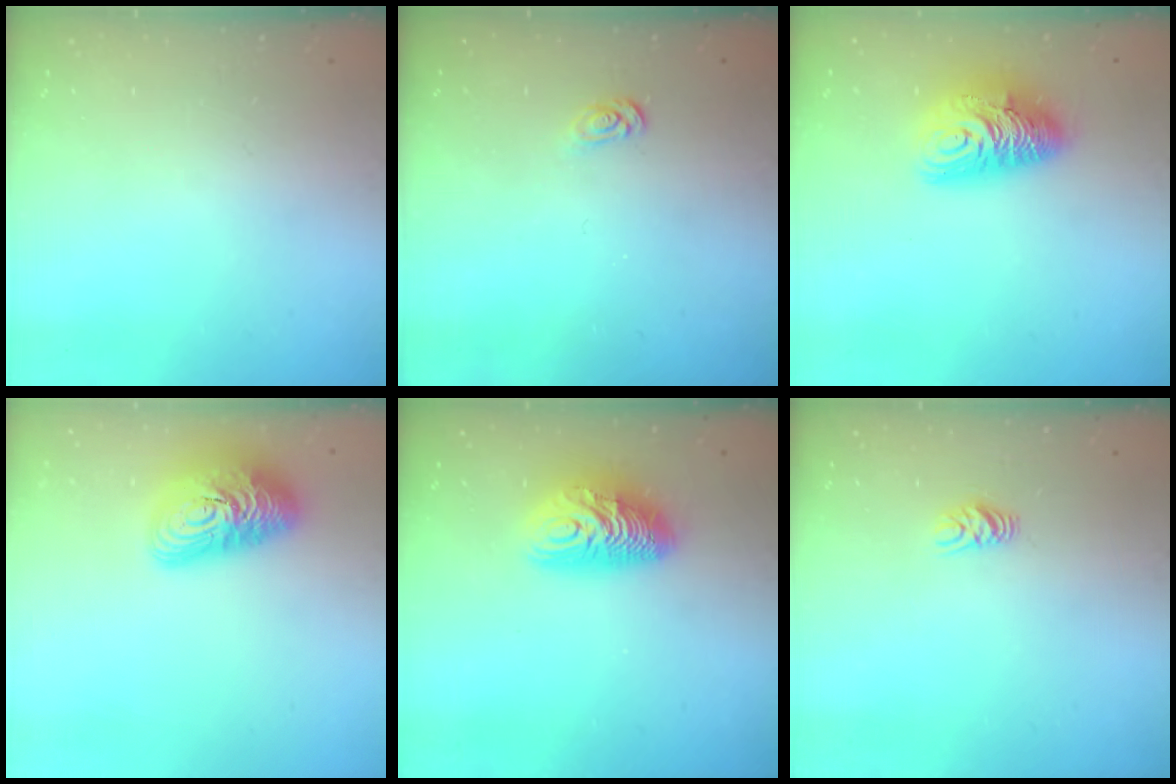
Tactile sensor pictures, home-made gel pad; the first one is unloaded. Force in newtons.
{"total": 2.6, "press": 2.6, "slide": 0.3}
{"total": 13.0, "press": 12.9, "slide": 1.6}
{"total": 16.0, "press": 16.0, "slide": 1.2}
{"total": 12.0, "press": 12.0, "slide": 0.8}
{"total": 4.8, "press": 4.8, "slide": 0.4}